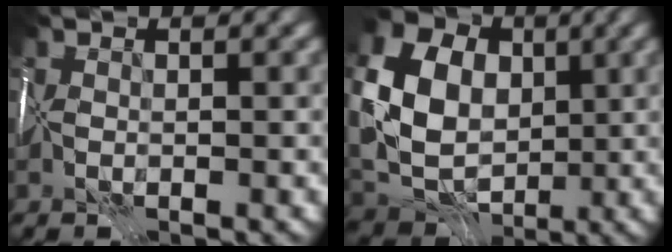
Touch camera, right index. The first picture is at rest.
{"total": 10.5, "force": [1.2, 8.2, 6.5], "torque": [-0.158, -0.005, 0.019]}